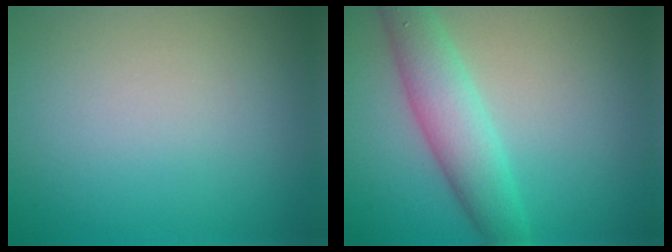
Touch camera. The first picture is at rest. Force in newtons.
{"total": 4.8, "press": 4.8, "slide": 0.1}